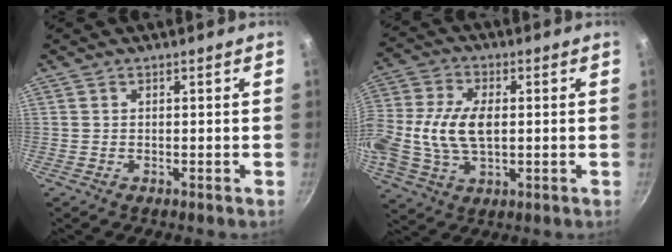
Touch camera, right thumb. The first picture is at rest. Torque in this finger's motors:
{"motor_torque": [0.53, 0.59, 1.10, -0.16, 0.53]}